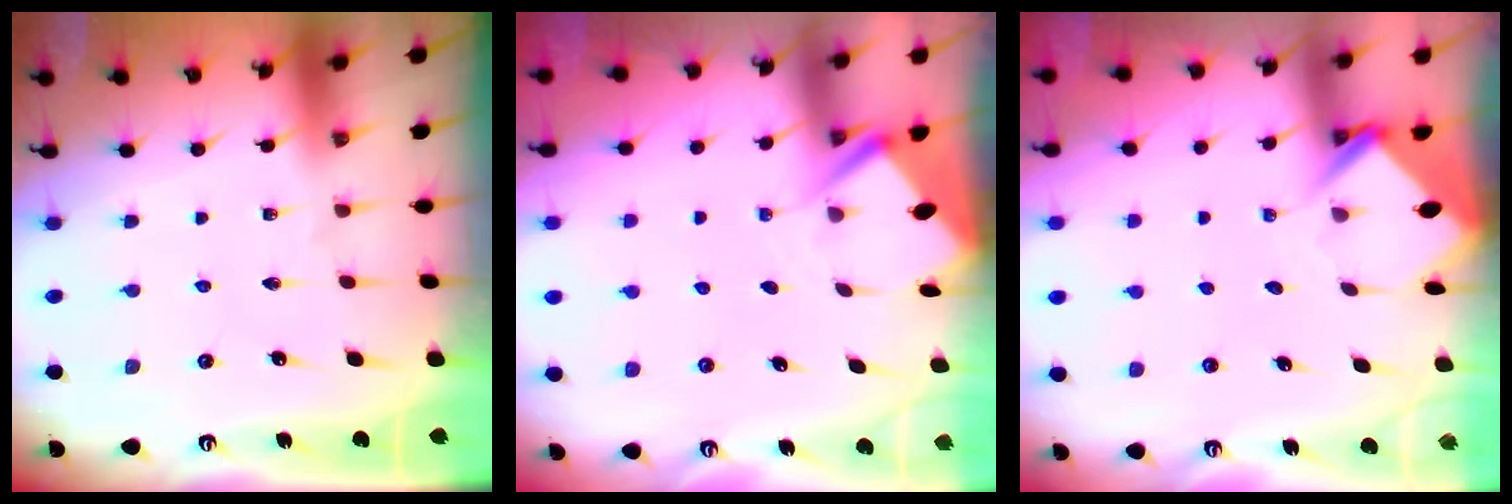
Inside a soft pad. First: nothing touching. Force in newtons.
{"total": 2.9, "press": 2.9, "slide": 0.4}
{"total": 3.8, "press": 3.8, "slide": 0.2}